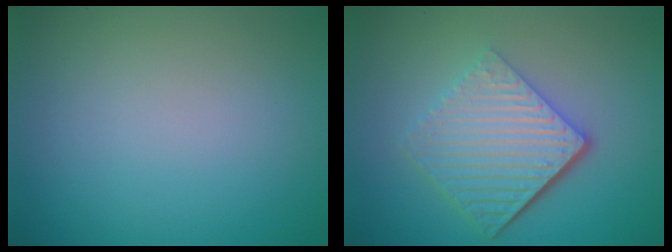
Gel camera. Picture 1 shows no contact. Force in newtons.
{"total": 6.7, "press": 4.4, "slide": 5.1}